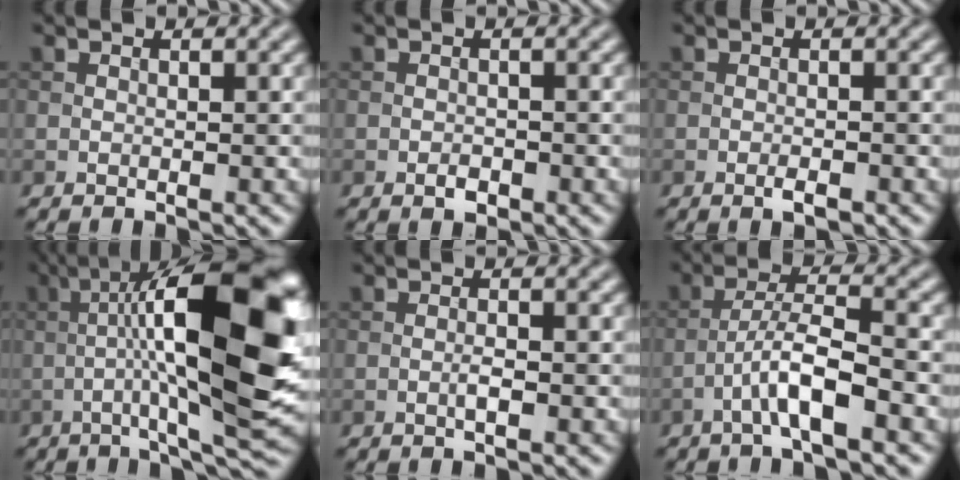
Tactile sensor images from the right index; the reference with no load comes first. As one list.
[{"total": 1.2, "force": [-0.7, 0.6, 0.8], "torque": [-0.012, -0.001, -0.012]}, {"total": 1.3, "force": [-0.7, 0.3, 1.0], "torque": [-0.018, -0.001, -0.013]}, {"total": 16.3, "force": [0.4, 3.6, 15.9], "torque": [-0.230, 0.027, 0.002]}, {"total": 1.2, "force": [-0.4, 0.2, 1.2], "torque": [-0.021, 0.001, -0.008]}, {"total": 4.8, "force": [-2.3, 0.7, 4.2], "torque": [-0.076, 0.017, -0.047]}]